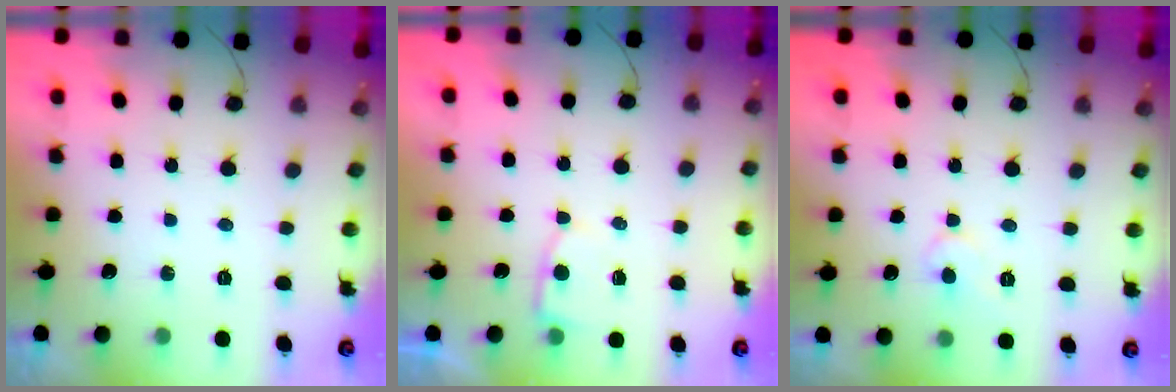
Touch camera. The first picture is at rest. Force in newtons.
{"total": 4.6, "press": 4.5, "slide": 0.5}
{"total": 5.3, "press": 5.2, "slide": 0.6}